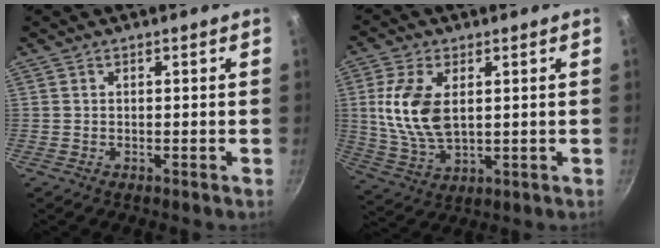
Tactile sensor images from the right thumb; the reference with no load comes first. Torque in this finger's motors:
{"motor_torque": [-0.08, 1.41, 1.10, -0.04, 0.46]}